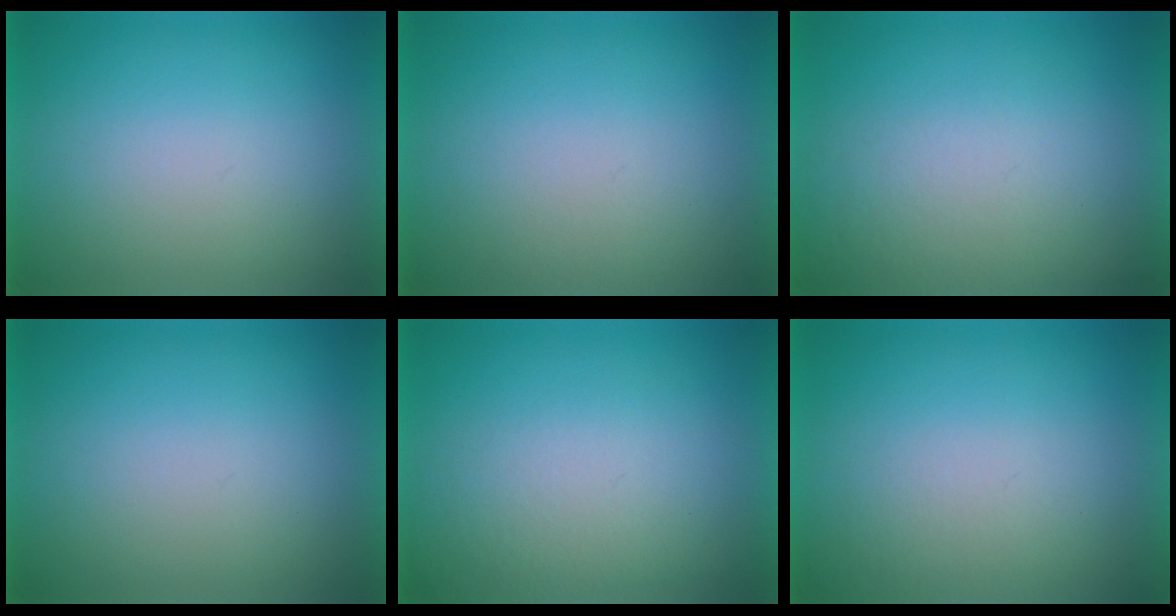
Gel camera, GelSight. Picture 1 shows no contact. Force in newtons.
{"total": 1.2}
{"total": 4.4}
{"total": 0.0}
{"total": 3.6}
{"total": 1.8}